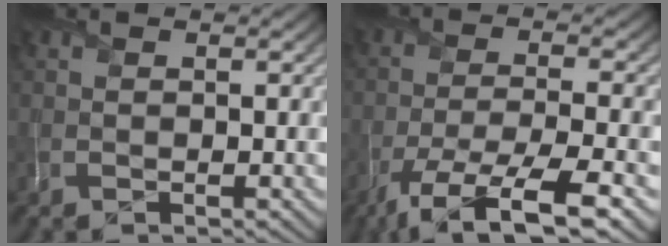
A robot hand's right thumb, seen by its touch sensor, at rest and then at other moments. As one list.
[{"total": 10.2, "force": [-6.5, 2.5, 7.5], "torque": [-0.139, -0.006, -0.116]}]